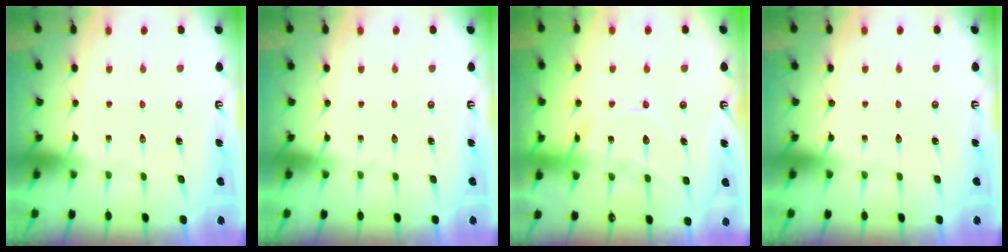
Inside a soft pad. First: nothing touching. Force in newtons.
{"total": 0.0}
{"total": 12.2, "press": 12.2, "slide": 1.1}
{"total": 0.0}